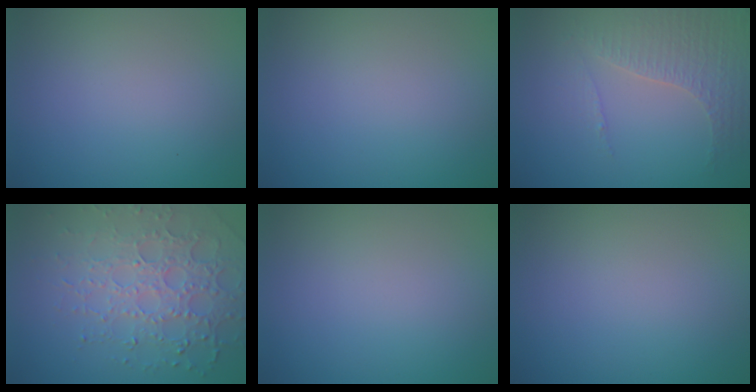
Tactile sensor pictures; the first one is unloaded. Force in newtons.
{"total": 0.0}
{"total": 4.2, "press": 3.0, "slide": 2.8}
{"total": 5.9, "press": 4.7, "slide": 3.6}
{"total": 0.0}
{"total": 0.0}